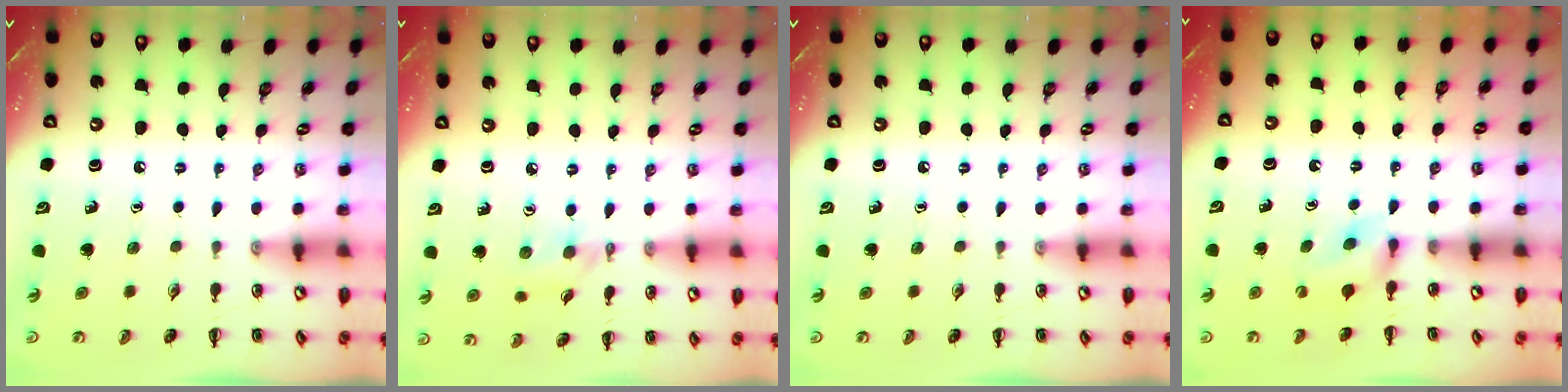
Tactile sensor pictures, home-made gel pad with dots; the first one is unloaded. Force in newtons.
{"total": 3.8, "press": 3.7, "slide": 1.1}
{"total": 0.0}
{"total": 6.3, "press": 6.2, "slide": 1.4}